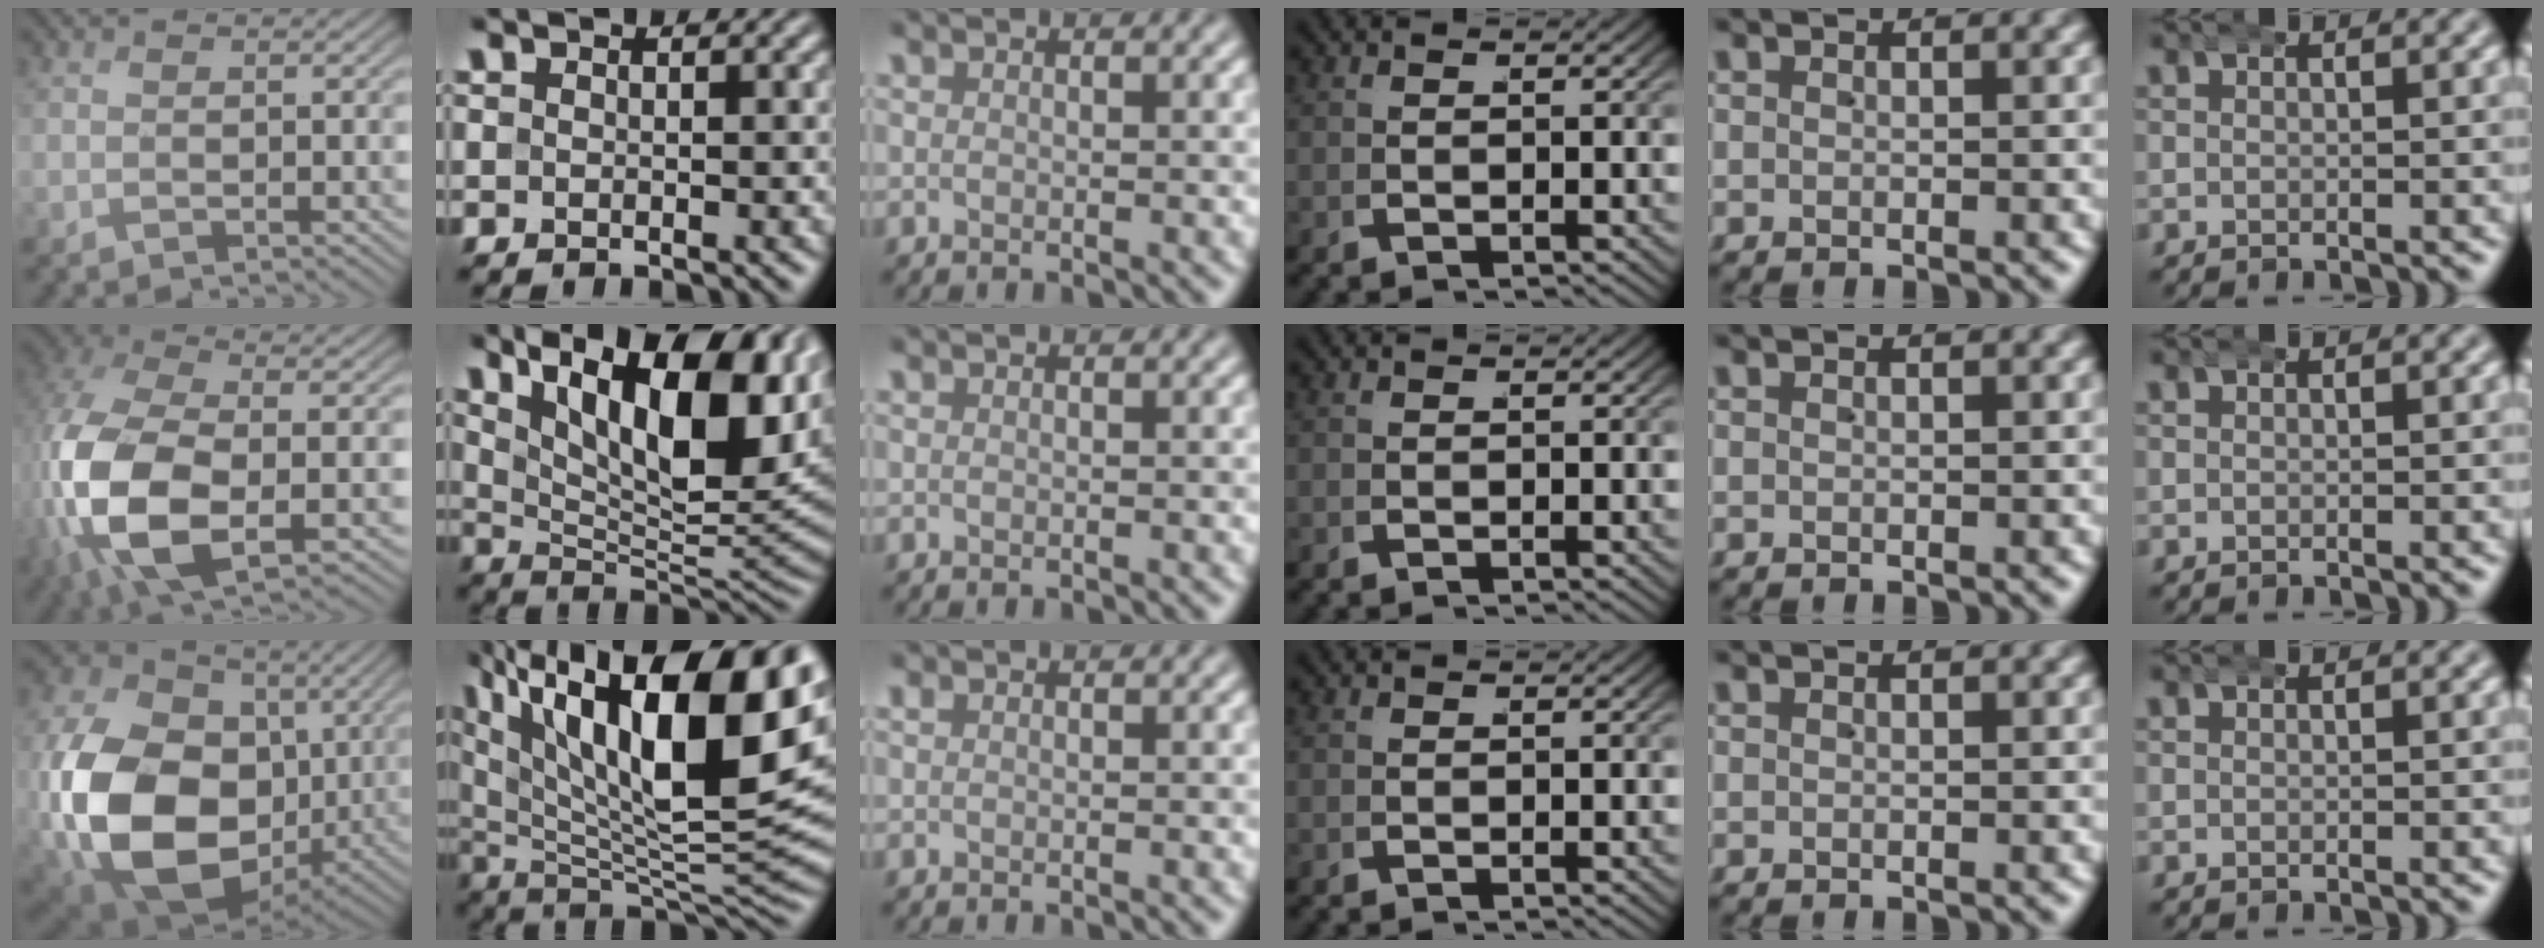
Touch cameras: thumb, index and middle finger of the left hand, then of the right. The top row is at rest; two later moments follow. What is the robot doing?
{"motion": "wrap", "object": "aluminum foil"}